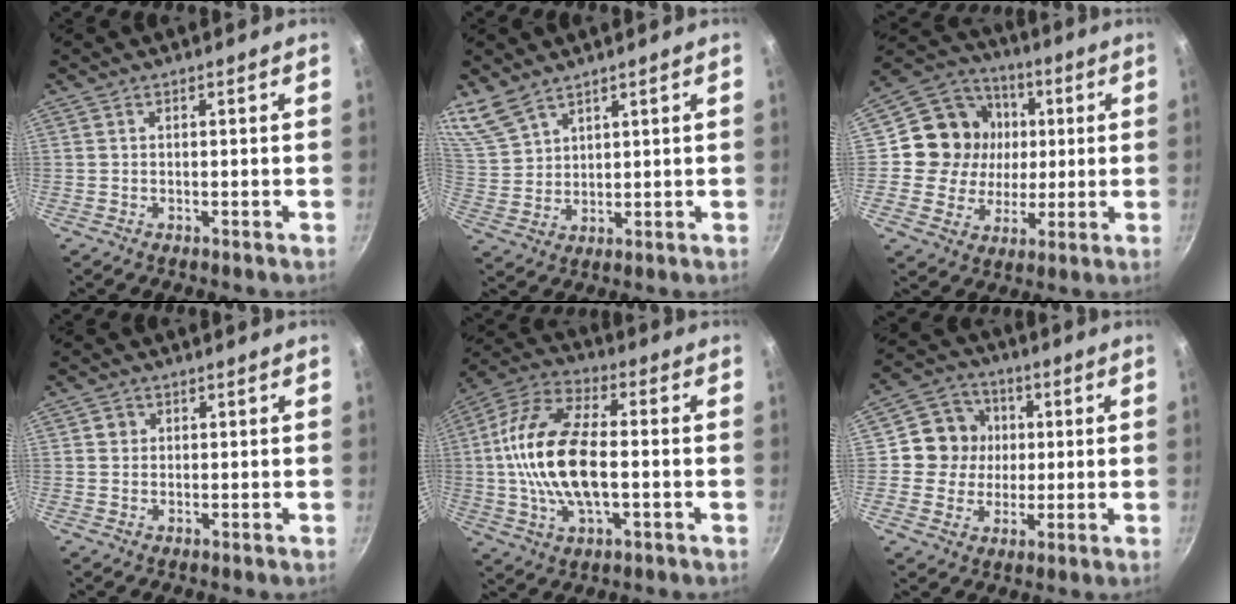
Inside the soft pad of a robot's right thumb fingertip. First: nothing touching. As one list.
[{"total": 7.0, "force": [5.5, 3.2, 2.8], "torque": [-0.052, -0.009, 0.123]}, {"total": 15.9, "force": [2.0, 14.6, 6.0], "torque": [-0.081, 0.014, 0.027]}, {"total": 1.6, "force": [0.4, 1.5, 0.4], "torque": [0.000, 0.003, 0.003]}, {"total": 18.2, "force": [-1.0, 8.8, 15.9], "torque": [-0.301, 0.030, -0.034]}, {"total": 9.9, "force": [1.2, 9.4, 2.9], "torque": [-0.012, 0.013, 0.007]}]